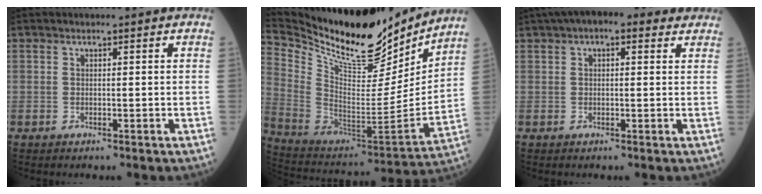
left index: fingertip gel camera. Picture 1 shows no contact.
{"total": 23.8, "force": [21.2, 5.8, 9.2], "torque": [-0.182, -0.047, 0.346]}
{"total": 8.9, "force": [5.9, 3.4, 5.8], "torque": [-0.085, 0.045, 0.083]}